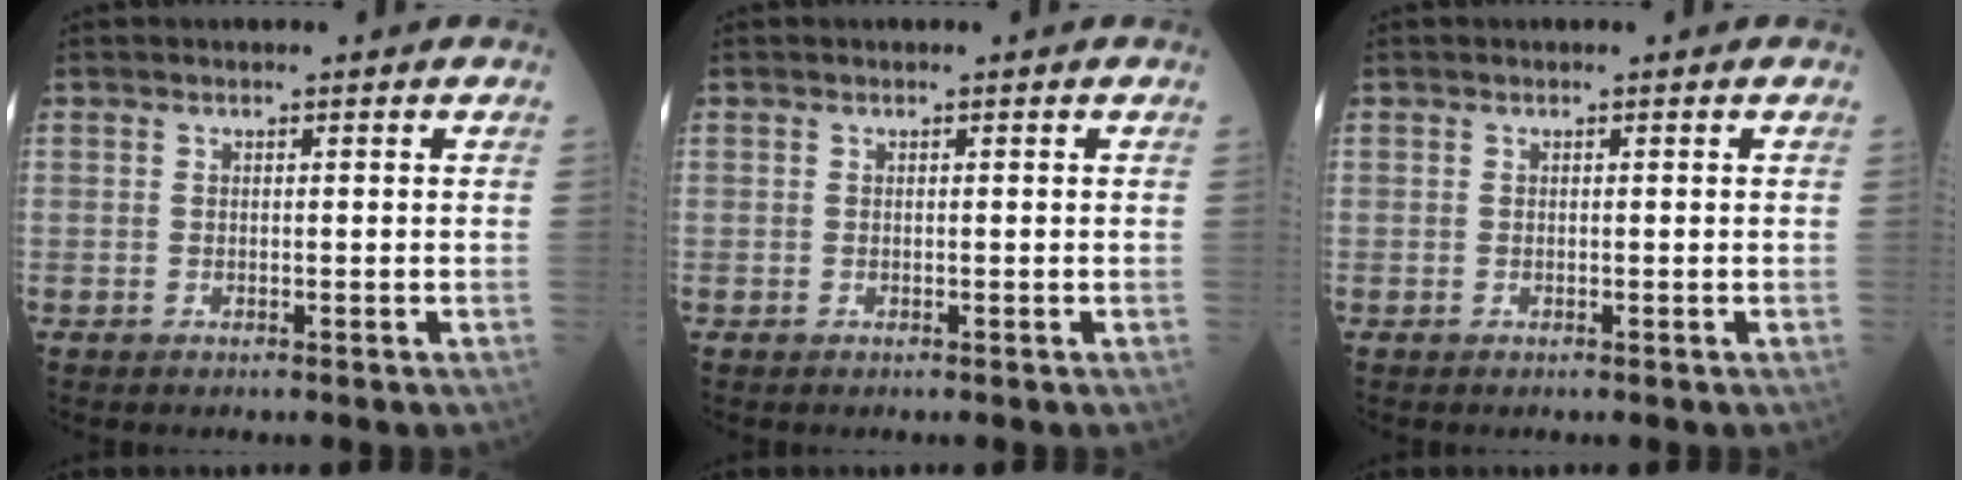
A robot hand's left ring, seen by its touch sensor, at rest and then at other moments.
{"total": 0.0}
{"total": 0.0}